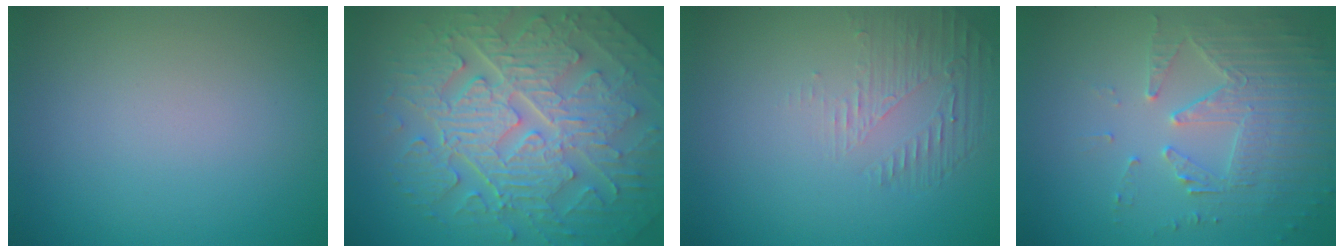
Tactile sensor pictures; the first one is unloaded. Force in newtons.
{"total": 10.3, "press": 6.9, "slide": 7.7}
{"total": 1.7, "press": 0.6, "slide": 1.6}
{"total": 4.1, "press": 3.6, "slide": 2.1}